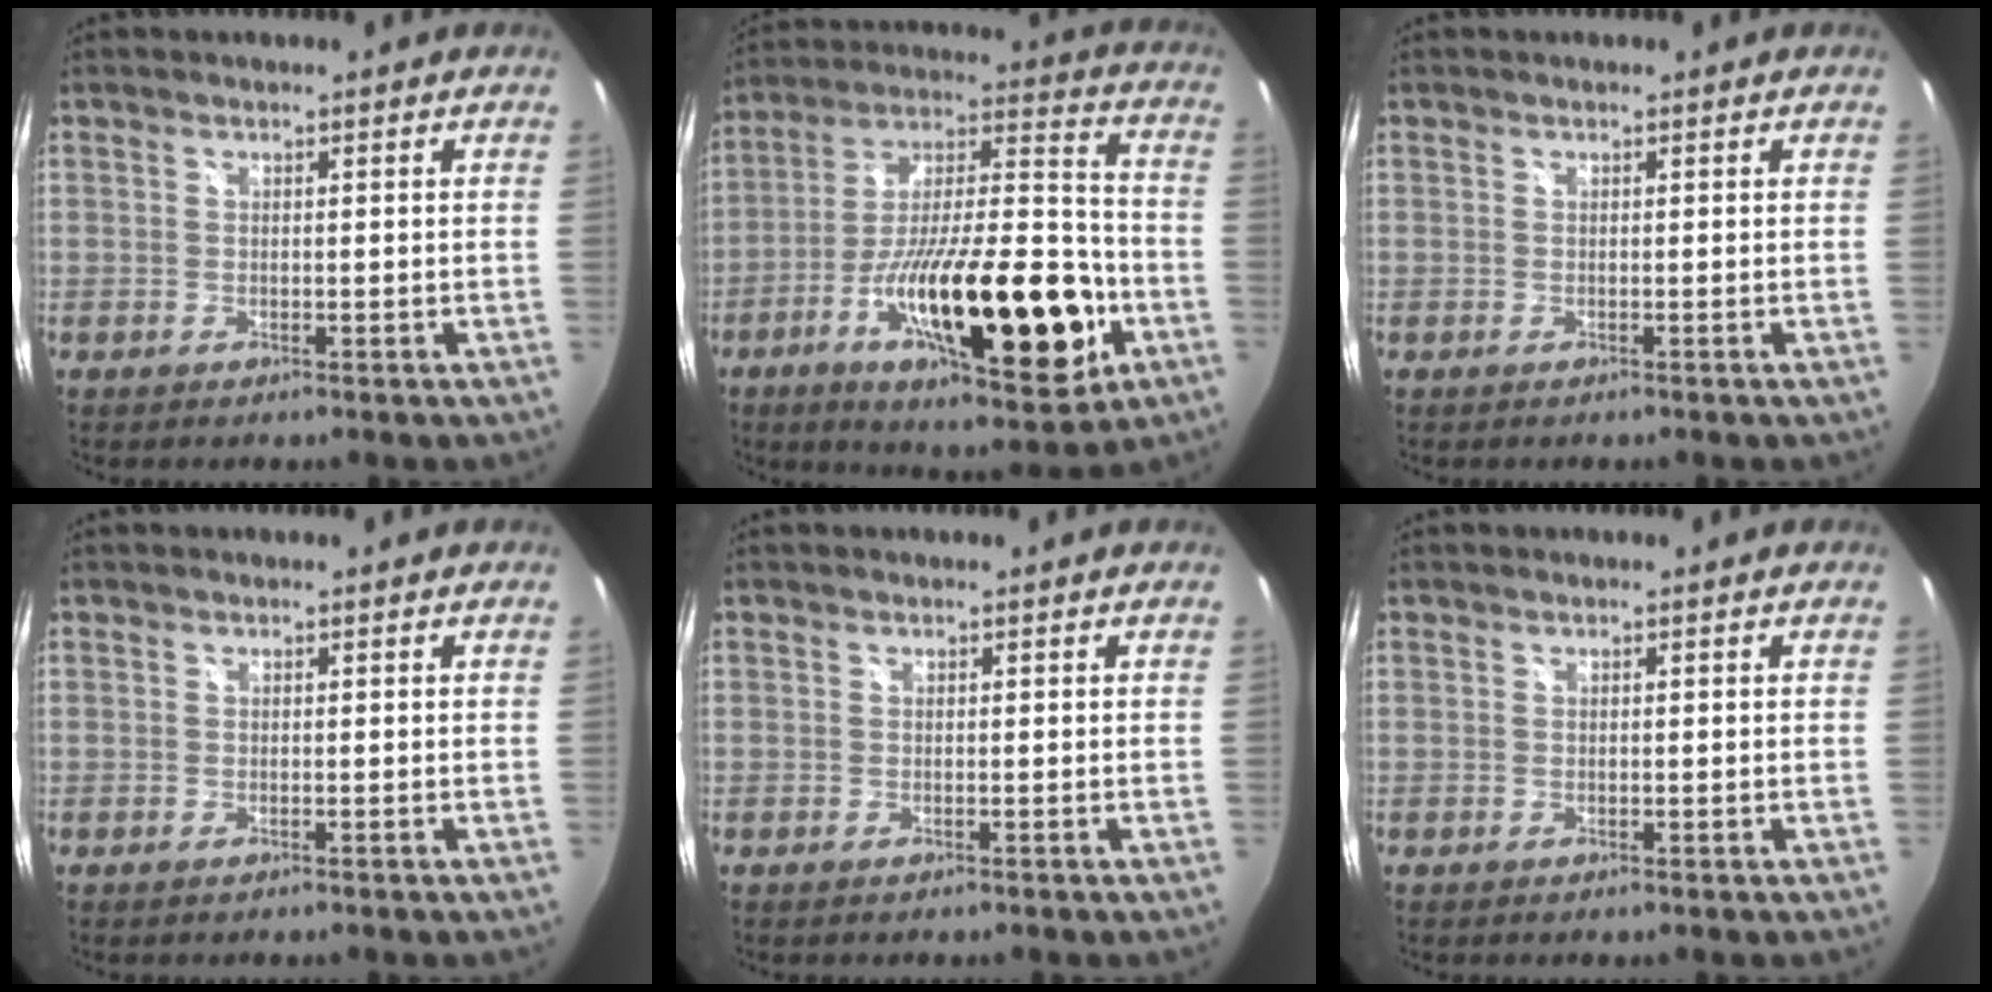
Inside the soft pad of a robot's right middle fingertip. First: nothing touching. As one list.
[{"total": 27.2, "force": [-10.1, 8.2, 23.9], "torque": [-0.387, -0.013, -0.156]}, {"total": 0.0}, {"total": 0.0}, {"total": 0.0}, {"total": 0.0}]